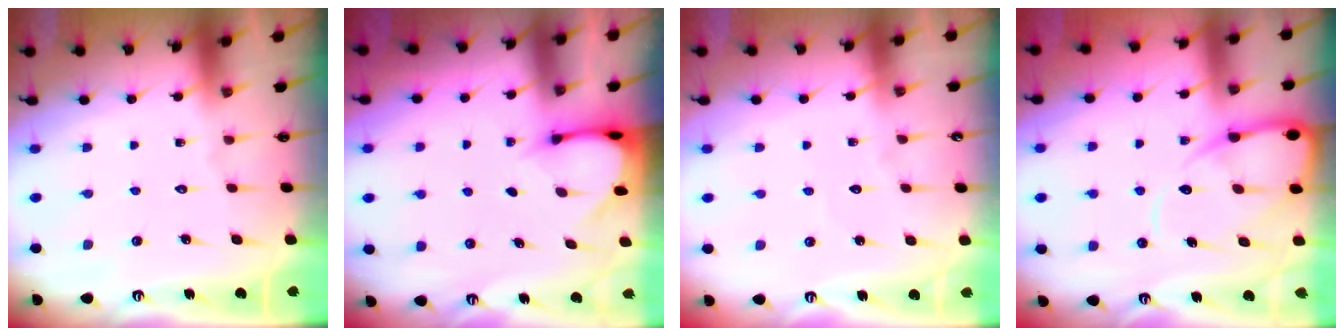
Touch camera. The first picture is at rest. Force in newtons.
{"total": 3.0, "press": 3.0, "slide": 0.2}
{"total": 2.9, "press": 2.9, "slide": 0.2}
{"total": 9.4, "press": 9.4, "slide": 1.0}